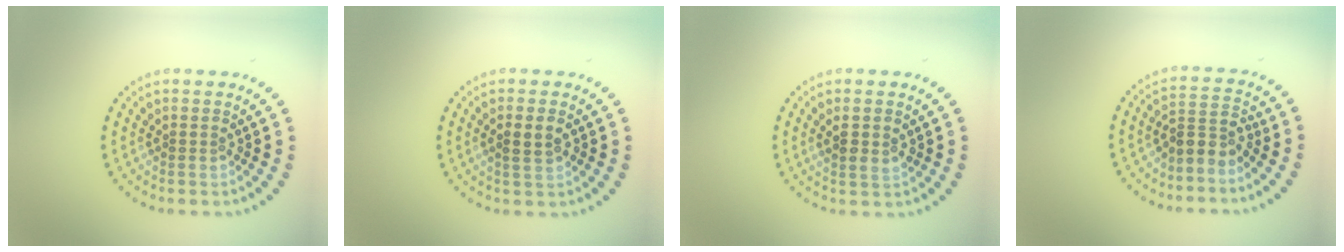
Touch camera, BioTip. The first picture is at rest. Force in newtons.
{"total": 1.9, "press": 1.8, "slide": 0.4}
{"total": 1.4, "press": 1.3, "slide": 0.5}
{"total": 2.6, "press": 1.8, "slide": 1.9}